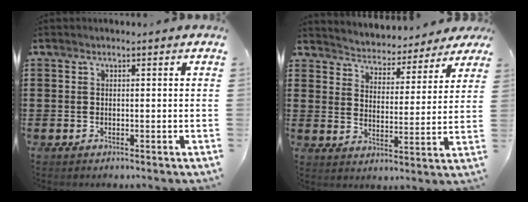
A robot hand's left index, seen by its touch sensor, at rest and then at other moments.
{"total": 3.5, "force": [3.5, 0.0, -0.3], "torque": [-0.019, -0.033, 0.053]}